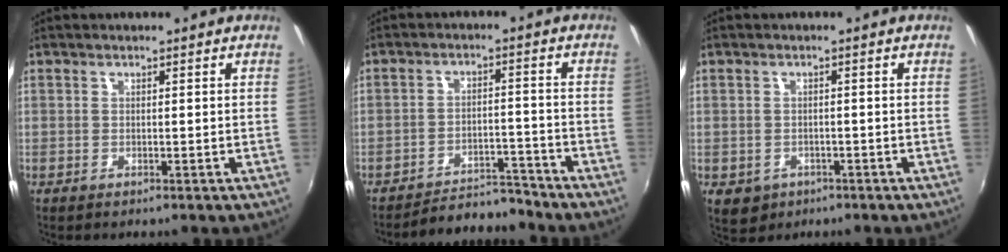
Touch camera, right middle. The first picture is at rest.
{"total": 8.4, "force": [-8.2, 1.2, 1.1], "torque": [-0.038, 0.011, -0.120]}
{"total": 4.3, "force": [-1.7, 3.6, 1.8], "torque": [-0.040, -0.008, -0.019]}